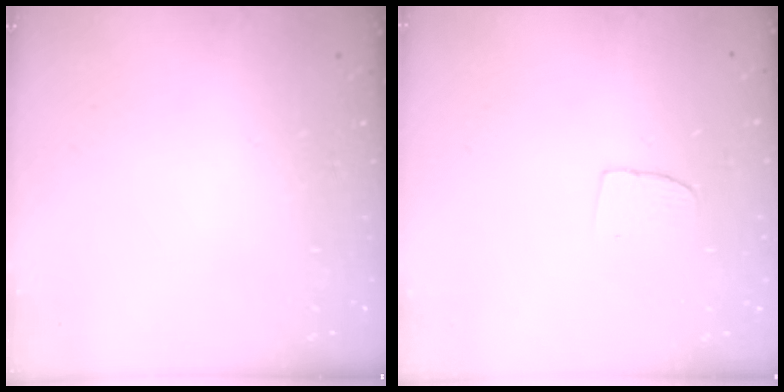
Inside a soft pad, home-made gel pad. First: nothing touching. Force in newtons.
{"total": 4.9, "press": 4.9, "slide": 0.4}